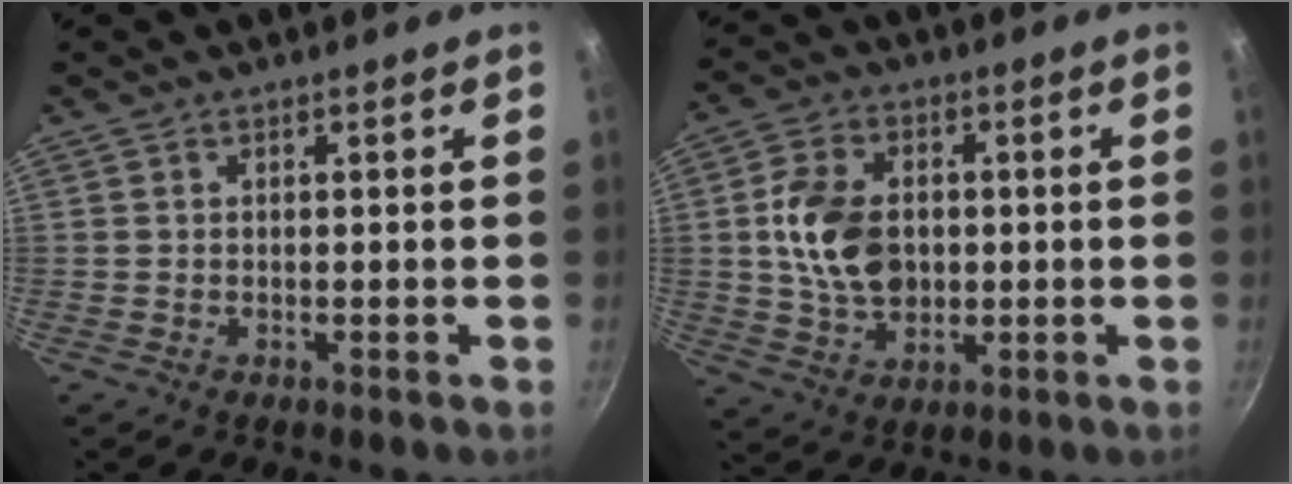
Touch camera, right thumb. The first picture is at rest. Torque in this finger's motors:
{"motor_torque": [-0.12, 0.63, 0.91, 0.69, 0.25]}